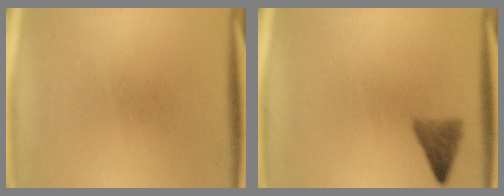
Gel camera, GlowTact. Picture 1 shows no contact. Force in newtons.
{"total": 2.8}